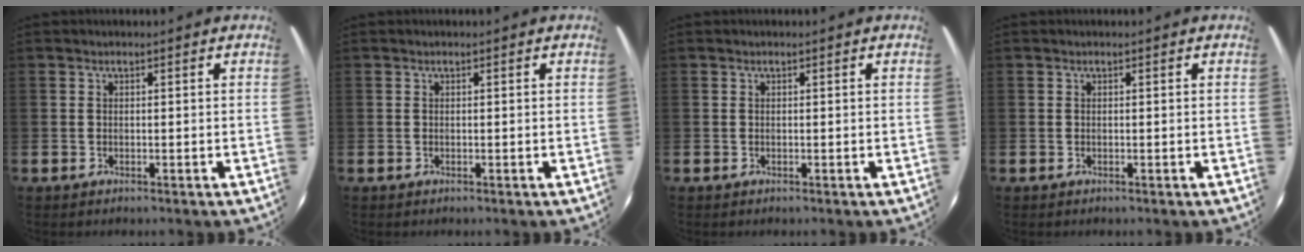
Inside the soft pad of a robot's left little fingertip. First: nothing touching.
{"total": 0.0}
{"total": 0.0}
{"total": 0.0}